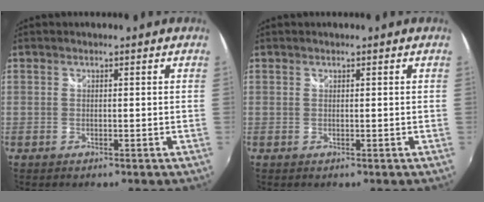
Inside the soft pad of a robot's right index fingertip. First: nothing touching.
{"total": 0.0}